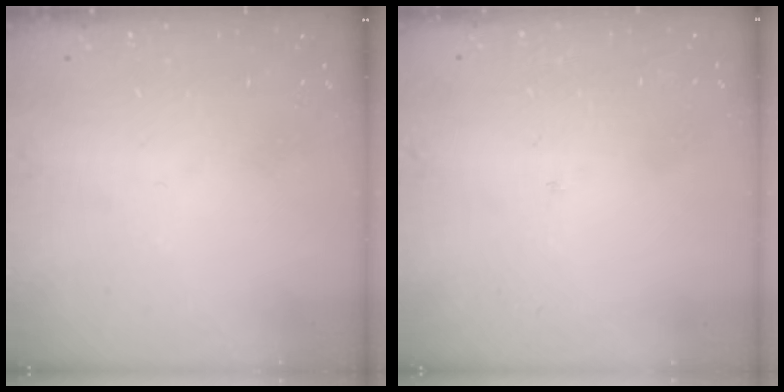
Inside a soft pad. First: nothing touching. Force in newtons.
{"total": 2.1, "press": 2.1, "slide": 0.1}